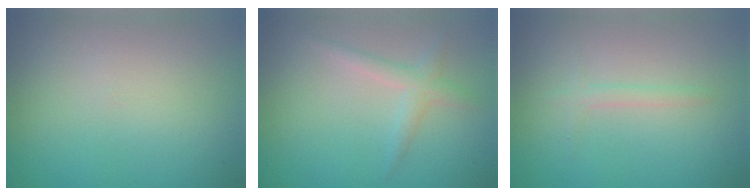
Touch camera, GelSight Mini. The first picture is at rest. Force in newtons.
{"total": 1.9, "press": 1.9, "slide": 0.1}
{"total": 1.1, "press": 1.1, "slide": 0.1}